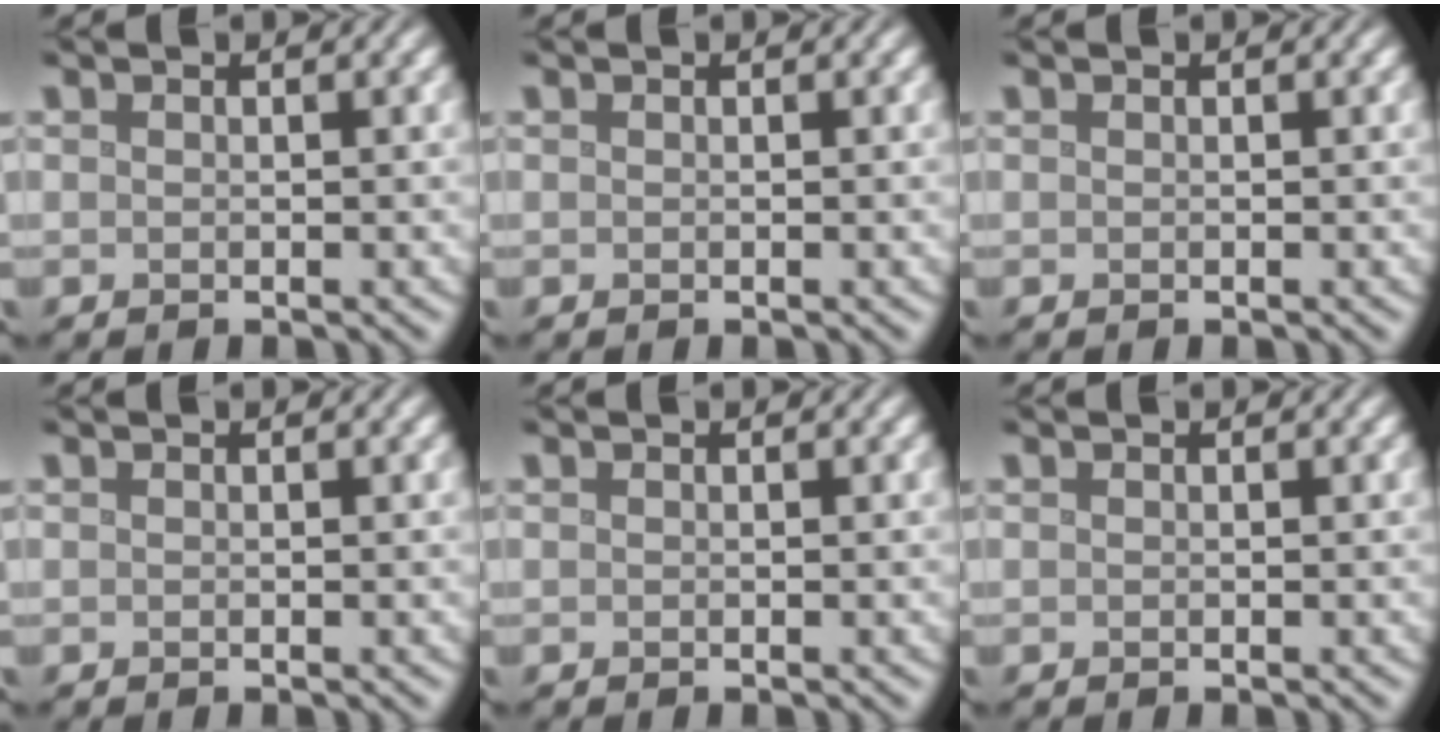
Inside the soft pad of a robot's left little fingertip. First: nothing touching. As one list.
[{"total": 0.0}, {"total": 0.0}, {"total": 0.0}, {"total": 0.0}, {"total": 0.0}]